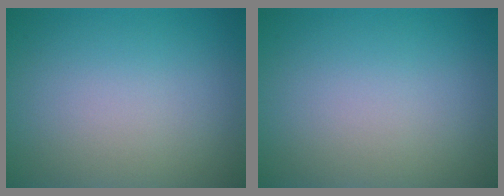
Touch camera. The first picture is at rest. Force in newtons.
{"total": 0.0}